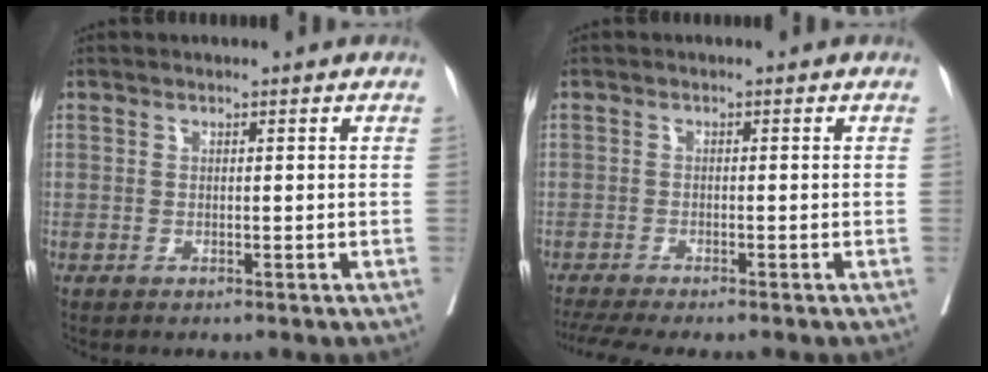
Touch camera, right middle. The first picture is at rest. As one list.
[{"total": 7.1, "force": [-6.0, 0.4, 3.7], "torque": [-0.056, -0.011, -0.096]}]